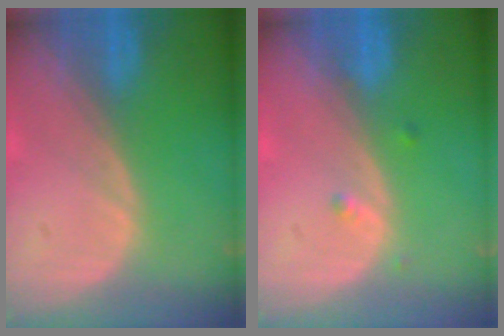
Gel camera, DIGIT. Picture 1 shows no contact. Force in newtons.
{"total": 1.3, "press": 1.1, "slide": 0.7}